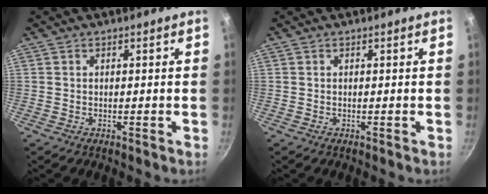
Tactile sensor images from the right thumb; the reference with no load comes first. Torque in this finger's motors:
{"motor_torque": [0.00, 0.00, -0.04, 0.02, 0.00]}